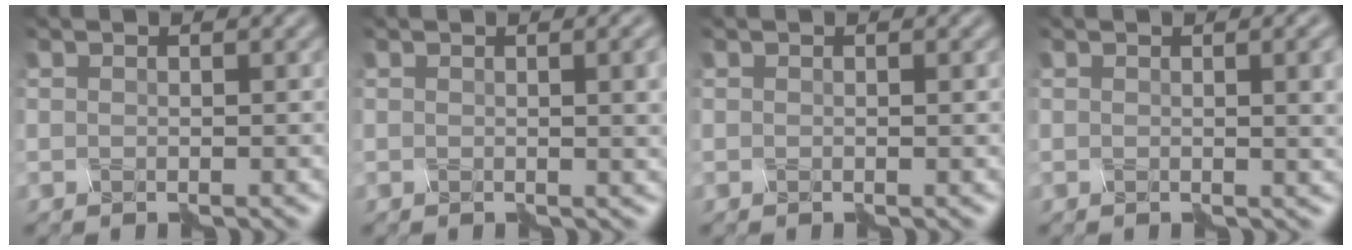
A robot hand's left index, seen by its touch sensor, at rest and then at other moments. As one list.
[{"total": 2.9, "force": [0.8, 0.7, 2.7], "torque": [-0.018, 0.002, 0.014]}, {"total": 0.0}, {"total": 2.9, "force": [0.8, 0.7, 2.7], "torque": [-0.020, 0.000, 0.015]}]